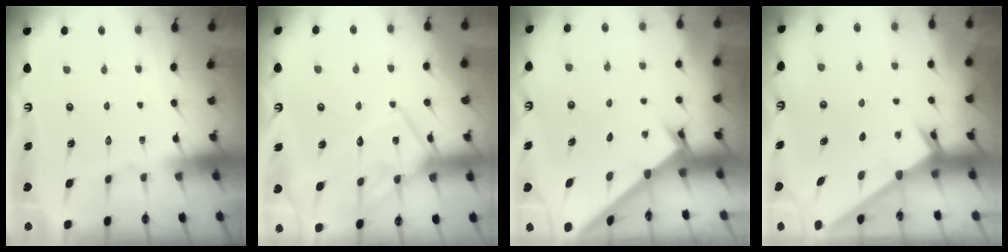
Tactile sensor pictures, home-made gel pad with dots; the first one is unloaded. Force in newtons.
{"total": 12.5, "press": 12.5, "slide": 1.0}
{"total": 1.7, "press": 1.7, "slide": 0.2}
{"total": 2.4, "press": 2.4, "slide": 0.2}